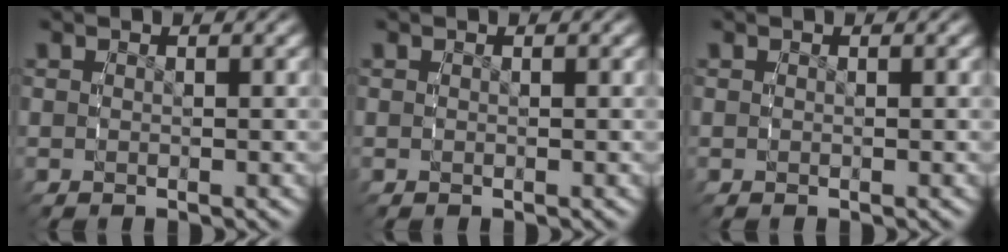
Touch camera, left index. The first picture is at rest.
{"total": 0.0}
{"total": 0.0}